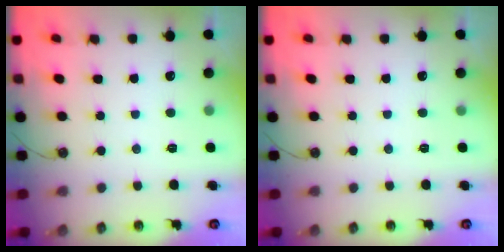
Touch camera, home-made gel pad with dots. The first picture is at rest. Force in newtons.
{"total": 0.0}